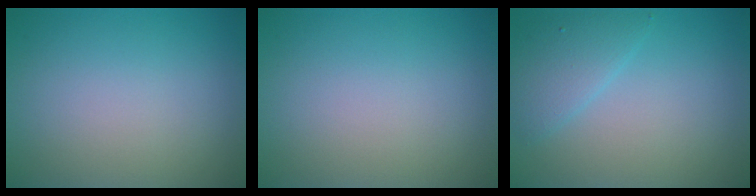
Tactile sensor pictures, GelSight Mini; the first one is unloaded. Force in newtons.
{"total": 0.0}
{"total": 2.6, "press": 2.6, "slide": 0.1}